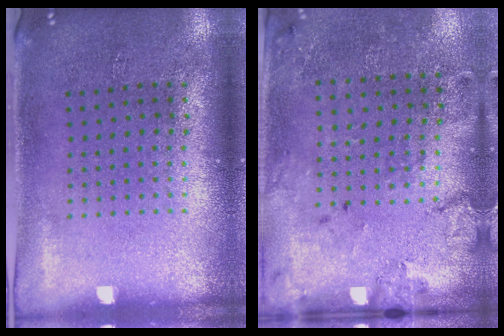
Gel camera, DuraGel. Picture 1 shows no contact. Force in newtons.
{"total": 2.1, "press": 1.5, "slide": 1.5}